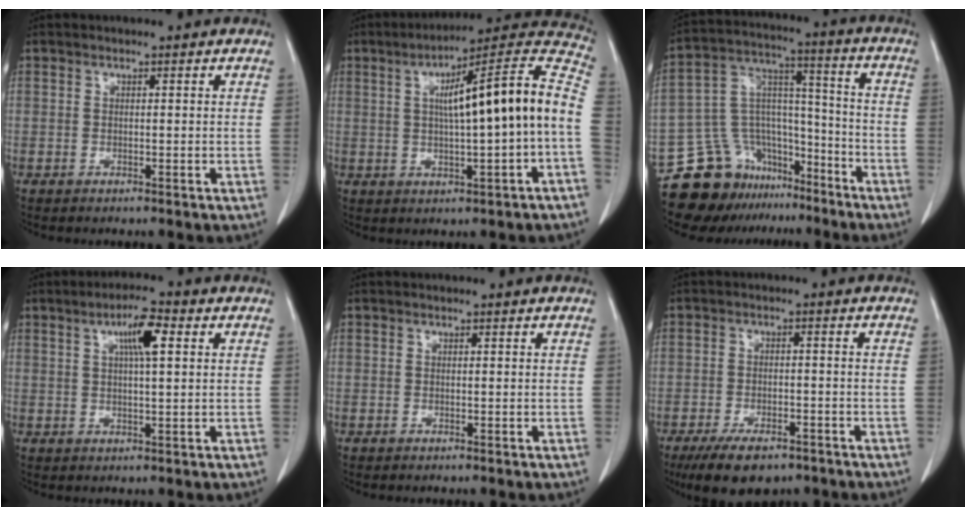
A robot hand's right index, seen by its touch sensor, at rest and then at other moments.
{"total": 17.3, "force": [0.4, 0.7, 17.3], "torque": [-0.244, 0.038, 0.002]}
{"total": 15.3, "force": [-11.9, 8.8, 3.7], "torque": [-0.061, 0.082, -0.201]}
{"total": 5.8, "force": [2.1, 0.8, 5.3], "torque": [-0.094, 0.007, 0.034]}
{"total": 0.0}
{"total": 8.2, "force": [-6.0, 3.4, 4.5], "torque": [-0.073, -0.004, -0.095]}